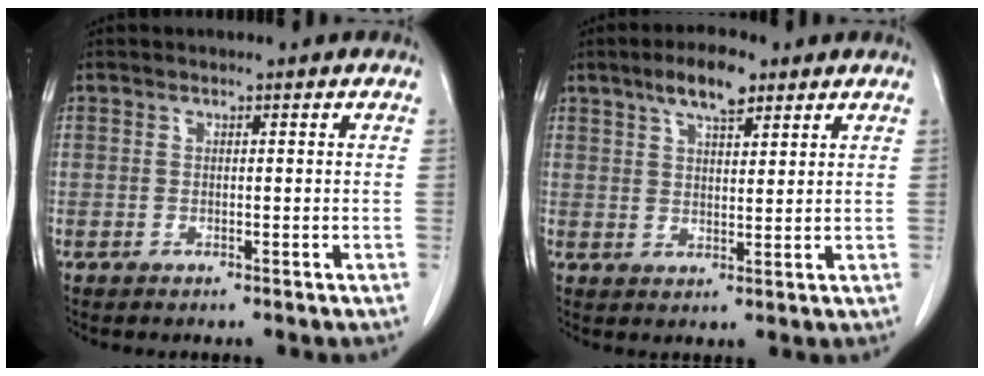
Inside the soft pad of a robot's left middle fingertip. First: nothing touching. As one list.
[{"total": 6.5, "force": [4.2, 1.9, 4.5], "torque": [-0.083, 0.008, 0.072]}]